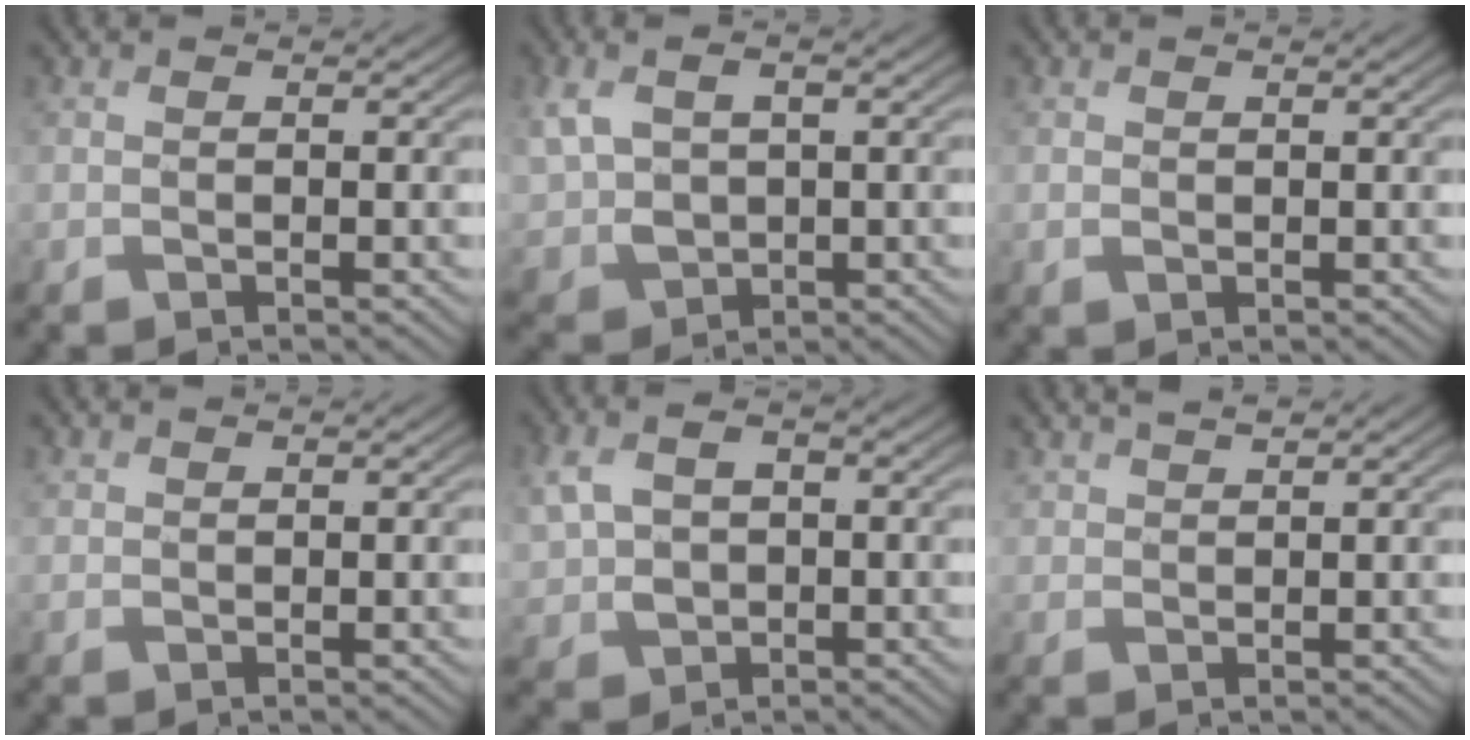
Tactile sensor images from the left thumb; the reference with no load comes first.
{"total": 6.9, "force": [1.5, 4.7, 4.9], "torque": [-0.125, -0.006, 0.030]}
{"total": 1.1, "force": [0.3, 0.7, 0.8], "torque": [-0.021, 0.000, 0.009]}
{"total": 1.0, "force": [0.9, 0.4, 0.2], "torque": [-0.009, 0.000, 0.022]}
{"total": 6.3, "force": [0.6, 4.7, 4.2], "torque": [-0.097, 0.001, 0.011]}
{"total": 2.5, "force": [2.1, 0.9, 1.0], "torque": [-0.025, 0.006, 0.049]}